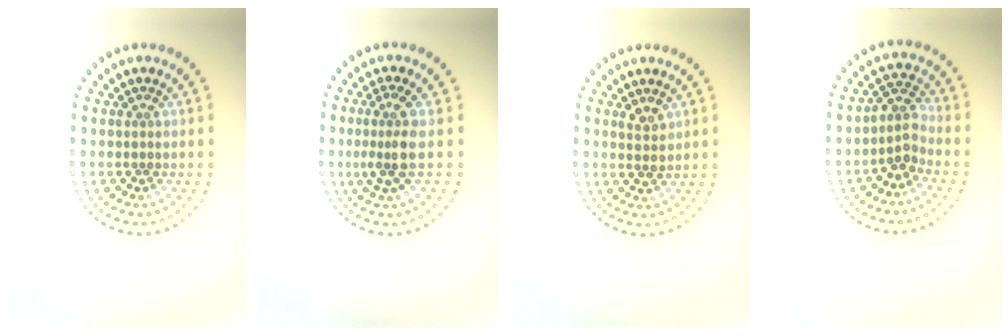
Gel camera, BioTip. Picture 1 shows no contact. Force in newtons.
{"total": 2.8, "press": 2.2, "slide": 1.7}
{"total": 1.6, "press": 1.4, "slide": 0.6}
{"total": 2.7, "press": 2.1, "slide": 1.7}